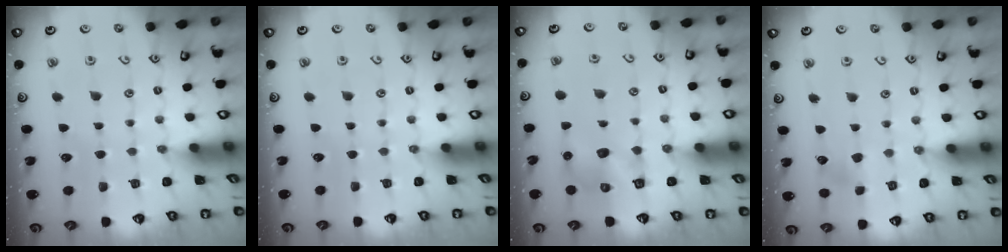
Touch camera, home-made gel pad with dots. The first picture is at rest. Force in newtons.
{"total": 0.0}
{"total": 6.7, "press": 6.7, "slide": 0.9}
{"total": 3.4, "press": 3.4, "slide": 0.4}